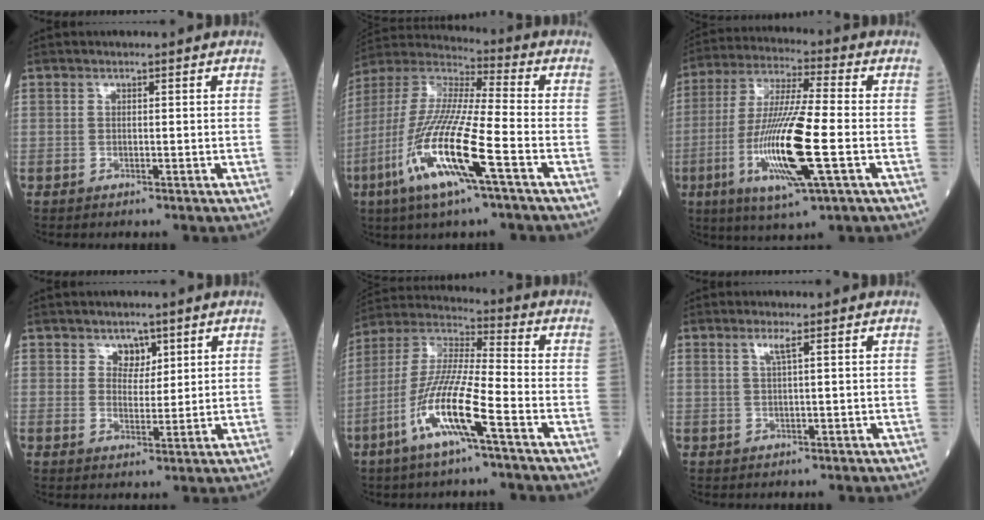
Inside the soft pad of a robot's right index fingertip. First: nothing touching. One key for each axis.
{"total": 17.8, "fx": -6.9, "fy": 1.3, "fz": 16.3, "tx": -0.356, "ty": -0.026, "tz": -0.136}
{"total": 16.0, "fx": -4.1, "fy": 1.0, "fz": 15.5, "tx": -0.318, "ty": -0.019, "tz": -0.074}
{"total": 3.1, "fx": 2.0, "fy": 2.0, "fz": 1.3, "tx": -0.015, "ty": 0.000, "tz": 0.036}
{"total": 13.1, "fx": -5.7, "fy": 0.7, "fz": 11.8, "tx": -0.250, "ty": -0.006, "tz": -0.113}
{"total": 1.7, "fx": 0.8, "fy": -0.3, "fz": 1.4, "tx": -0.036, "ty": 0.002, "tz": 0.019}